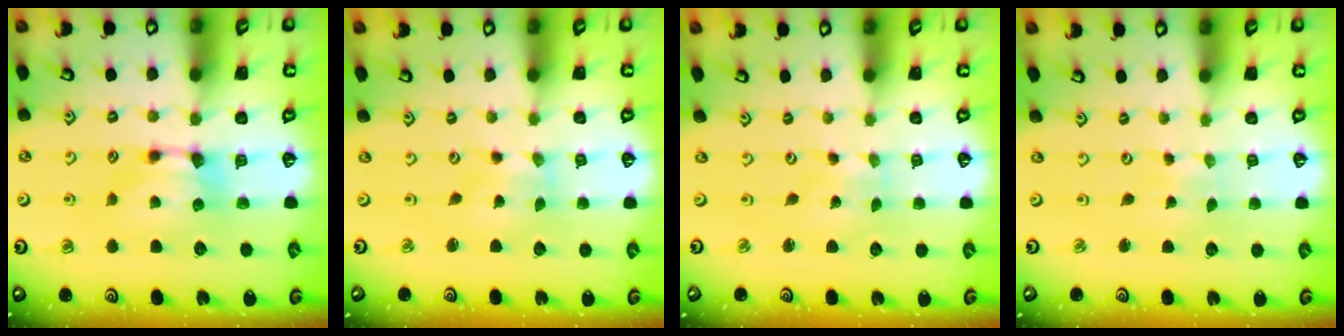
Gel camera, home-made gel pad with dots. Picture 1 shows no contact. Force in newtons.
{"total": 3.6, "press": 3.5, "slide": 0.7}
{"total": 5.8, "press": 5.8, "slide": 0.5}
{"total": 6.4, "press": 6.4, "slide": 0.4}